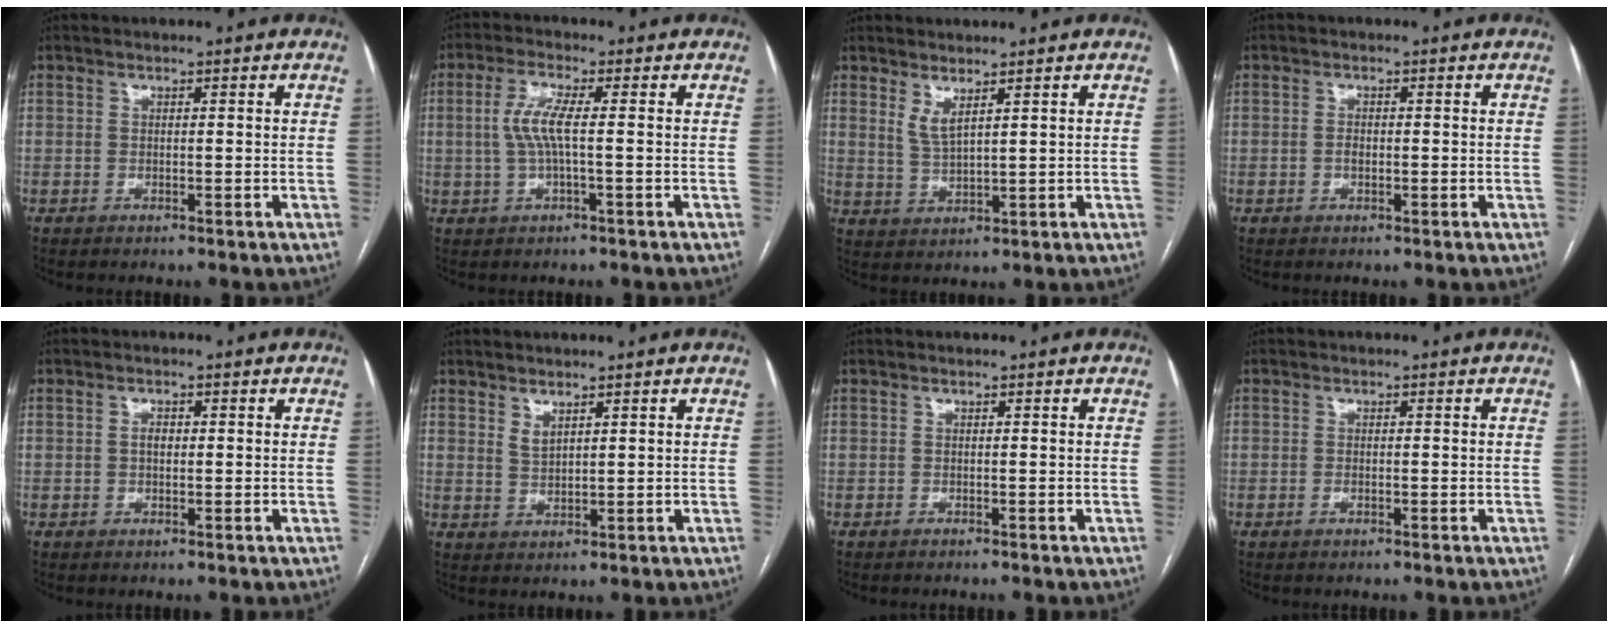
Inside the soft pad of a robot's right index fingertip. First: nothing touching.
{"total": 4.9, "force": [0.2, 0.6, 4.9], "torque": [-0.108, 0.009, 0.002]}
{"total": 3.0, "force": [2.0, 0.3, 2.2], "torque": [-0.050, -0.012, 0.046]}
{"total": 1.1, "force": [-0.3, 0.7, 0.9], "torque": [-0.016, 0.002, -0.005]}
{"total": 1.2, "force": [0.1, 0.7, 1.0], "torque": [-0.019, 0.003, 0.000]}
{"total": 1.9, "force": [1.5, 0.6, 1.1], "torque": [-0.023, -0.007, 0.036]}
{"total": 0.7, "force": [-0.6, 0.1, 0.3], "torque": [-0.002, 0.001, -0.008]}
{"total": 0.7, "force": [-0.3, 0.2, 0.5], "torque": [-0.014, -0.001, -0.005]}